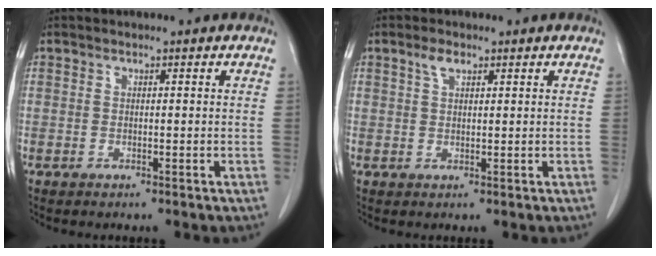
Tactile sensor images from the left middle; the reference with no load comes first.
{"total": 2.1, "force": [1.3, 0.9, 1.4], "torque": [-0.032, 0.006, 0.027]}